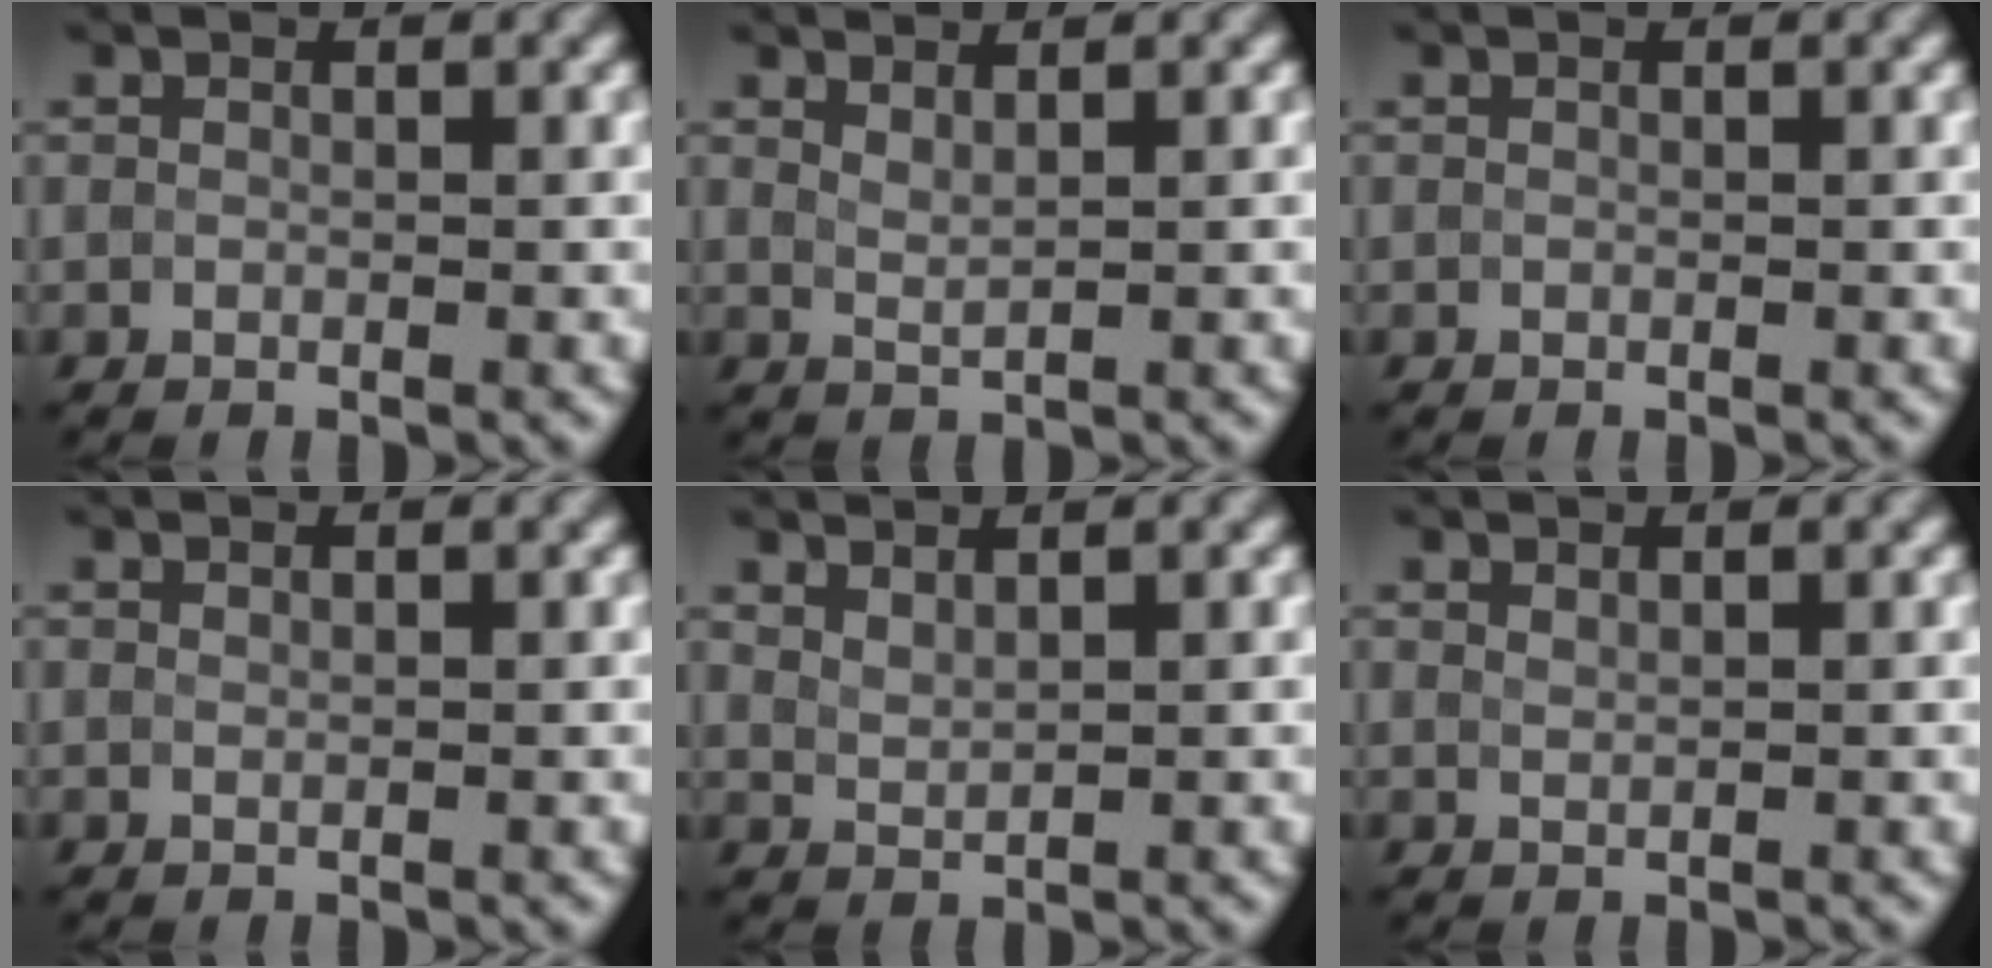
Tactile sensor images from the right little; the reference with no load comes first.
{"total": 1.5, "force": [1.2, 0.4, 0.8], "torque": [-0.011, -0.001, 0.023]}
{"total": 0.0}
{"total": 0.0}
{"total": 1.5, "force": [1.4, 0.3, 0.5], "torque": [-0.013, 0.000, 0.032]}
{"total": 0.6, "force": [0.6, 0.1, 0.2], "torque": [-0.002, 0.000, 0.013]}